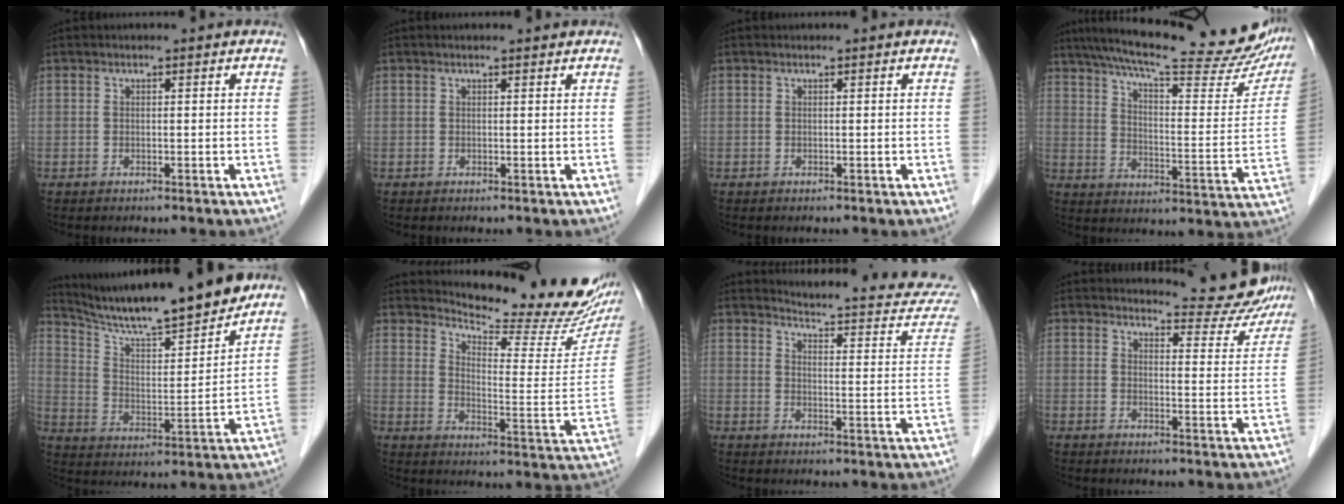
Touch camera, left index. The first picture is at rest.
{"total": 1.6, "force": [1.5, 0.3, 0.6], "torque": [-0.012, 0.008, 0.016]}
{"total": 0.0}
{"total": 28.3, "force": [24.0, 4.5, 14.2], "torque": [-0.220, -0.030, 0.308]}
{"total": 17.8, "force": [15.9, 0.8, 7.9], "torque": [-0.138, -0.009, 0.255]}
{"total": 19.2, "force": [17.8, 2.8, 6.6], "torque": [-0.101, -0.083, 0.218]}
{"total": 16.6, "force": [16.0, 2.1, 3.8], "torque": [-0.035, -0.075, 0.166]}
{"total": 8.8, "force": [8.7, 1.4, 0.6], "torque": [-0.001, -0.031, 0.095]}